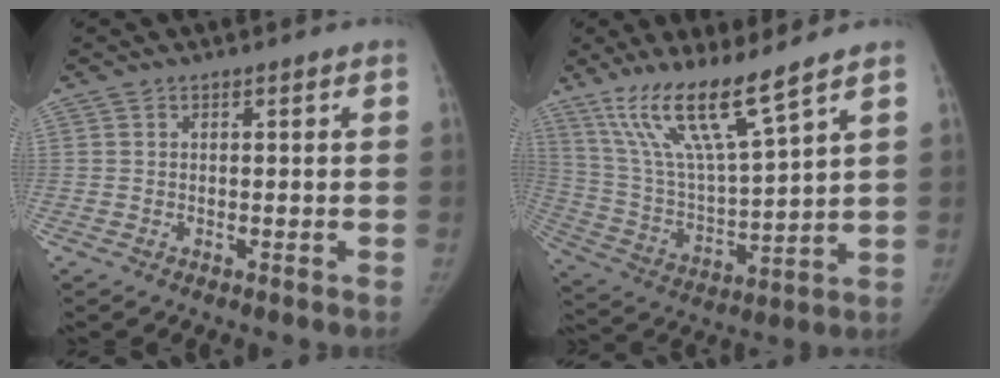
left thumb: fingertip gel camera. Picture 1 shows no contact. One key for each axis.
{"total": 15.1, "fx": 10.6, "fy": 1.5, "fz": 10.7, "tx": -0.197, "ty": -0.057, "tz": 0.219}